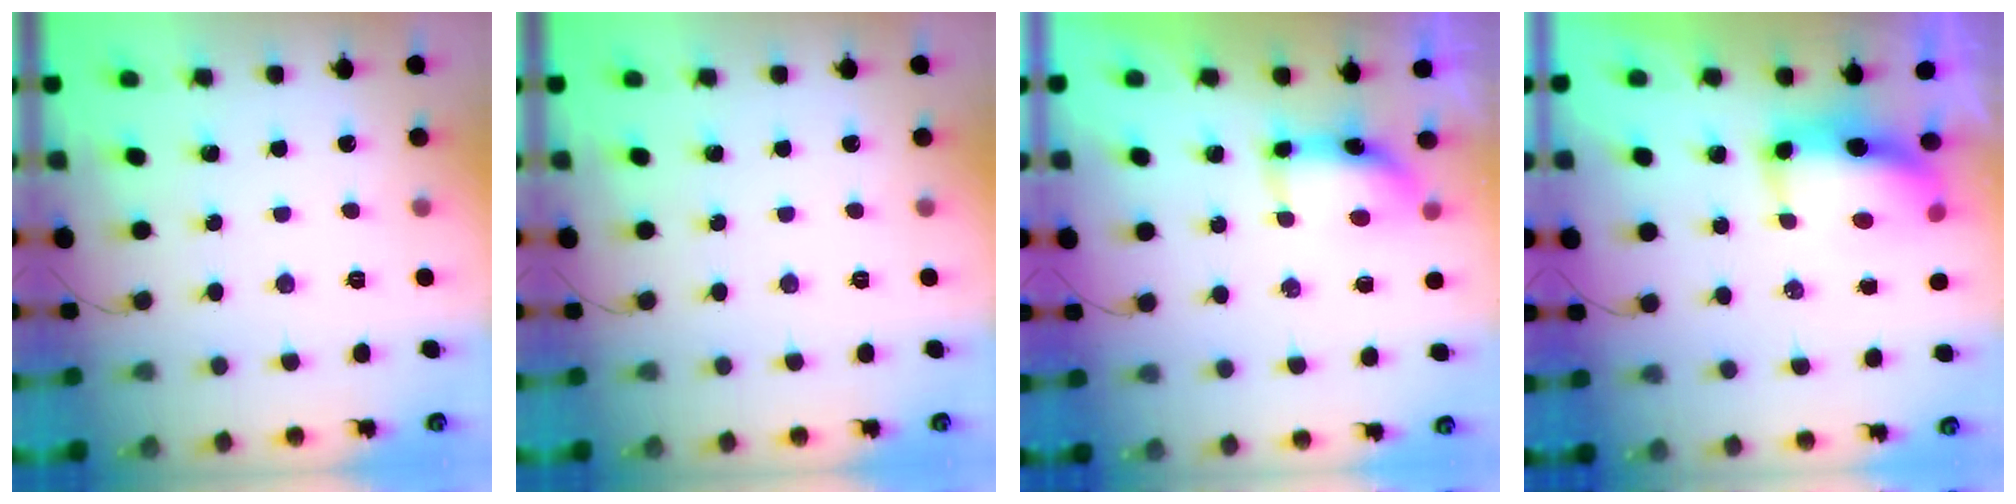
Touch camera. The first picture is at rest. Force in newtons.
{"total": 0.0}
{"total": 6.9, "press": 6.9, "slide": 0.6}
{"total": 10.6, "press": 10.3, "slide": 2.2}